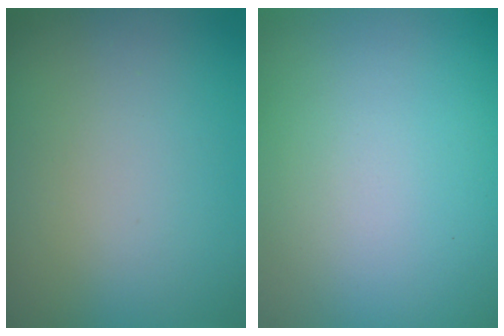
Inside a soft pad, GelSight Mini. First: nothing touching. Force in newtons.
{"total": 0.0}